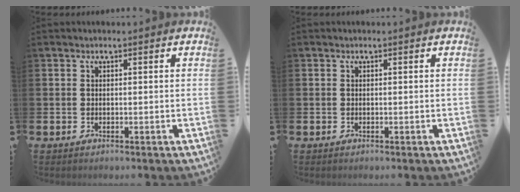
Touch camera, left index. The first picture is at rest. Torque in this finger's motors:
{"motor_torque": [0.01, 0.00, 0.00, 0.01]}